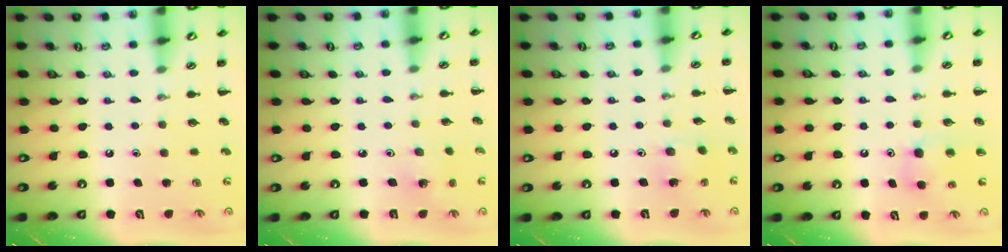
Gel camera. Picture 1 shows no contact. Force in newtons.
{"total": 1.4, "press": 1.2, "slide": 0.6}
{"total": 3.9, "press": 3.7, "slide": 1.1}
{"total": 5.1, "press": 5.0, "slide": 1.1}